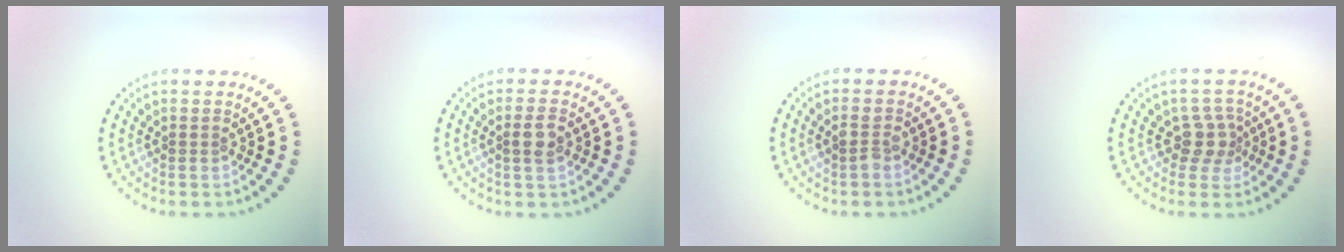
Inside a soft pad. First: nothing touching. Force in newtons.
{"total": 1.9, "press": 1.8, "slide": 0.5}
{"total": 1.2, "press": 1.2, "slide": 0.2}
{"total": 2.5, "press": 2.0, "slide": 1.5}